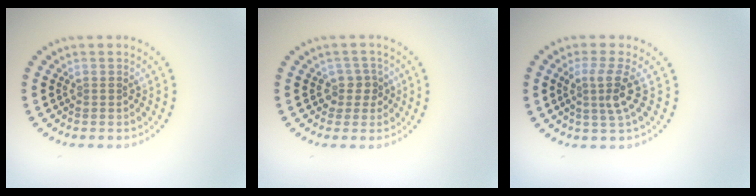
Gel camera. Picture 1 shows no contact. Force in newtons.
{"total": 1.9, "press": 1.5, "slide": 1.1}
{"total": 2.8, "press": 2.0, "slide": 1.9}